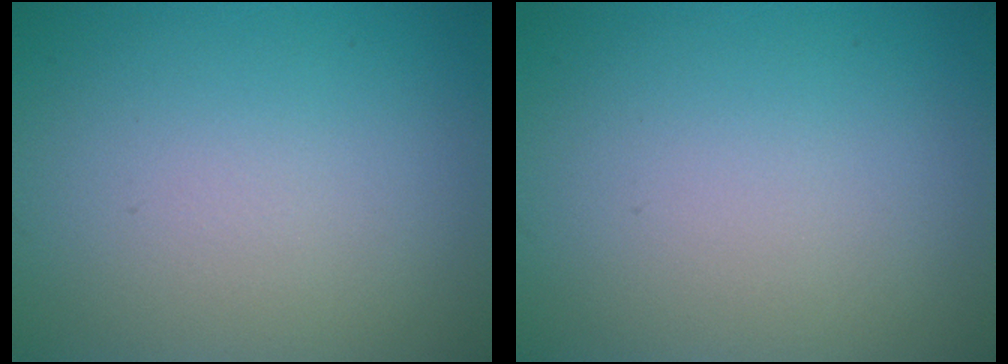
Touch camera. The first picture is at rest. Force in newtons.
{"total": 0.0}